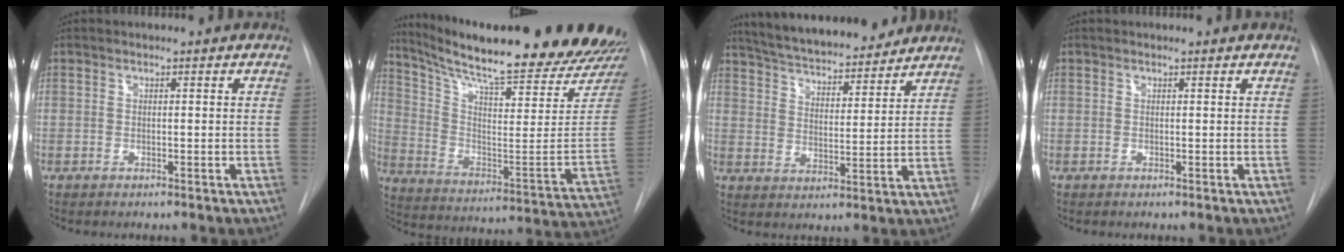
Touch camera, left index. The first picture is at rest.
{"total": 28.1, "force": [23.7, 3.0, 14.8], "torque": [-0.232, -0.090, 0.309]}
{"total": 17.6, "force": [15.7, 3.8, 7.0], "torque": [-0.116, 0.008, 0.234]}
{"total": 0.0}